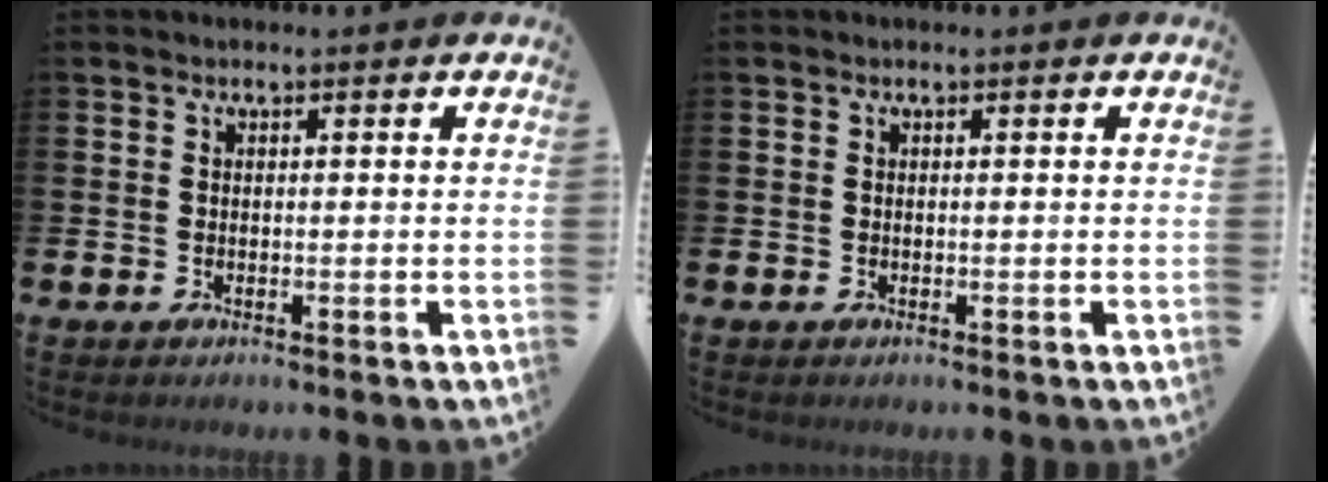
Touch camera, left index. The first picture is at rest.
{"total": 0.0}